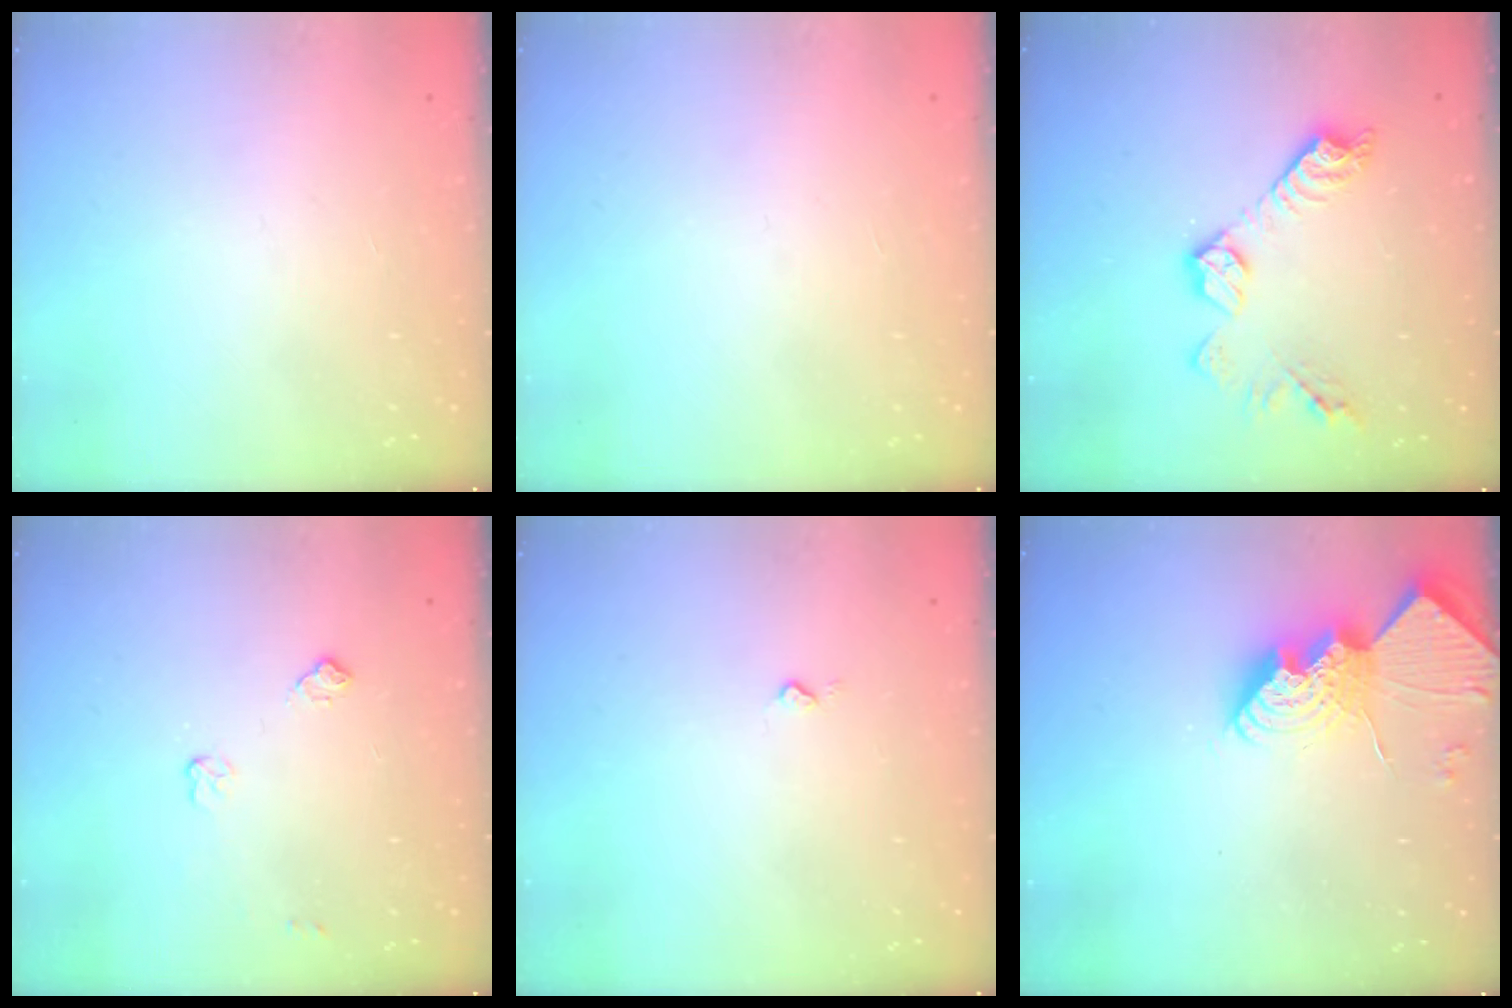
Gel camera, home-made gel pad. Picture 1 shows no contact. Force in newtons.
{"total": 0.0}
{"total": 10.7, "press": 10.7, "slide": 0.4}
{"total": 6.0, "press": 6.0, "slide": 0.8}
{"total": 2.7, "press": 2.7, "slide": 0.4}
{"total": 11.8, "press": 11.8, "slide": 1.0}